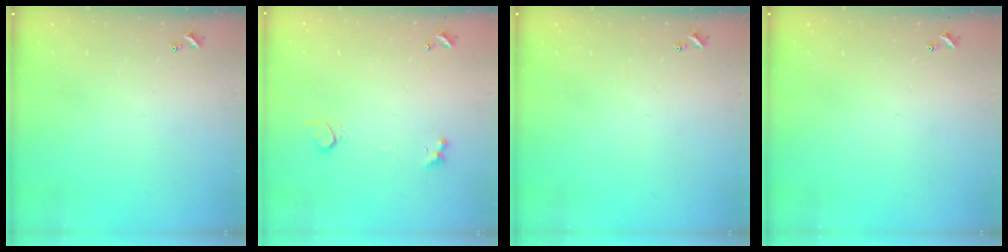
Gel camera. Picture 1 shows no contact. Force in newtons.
{"total": 2.5, "press": 2.2, "slide": 1.2}
{"total": 0.0}
{"total": 0.0}